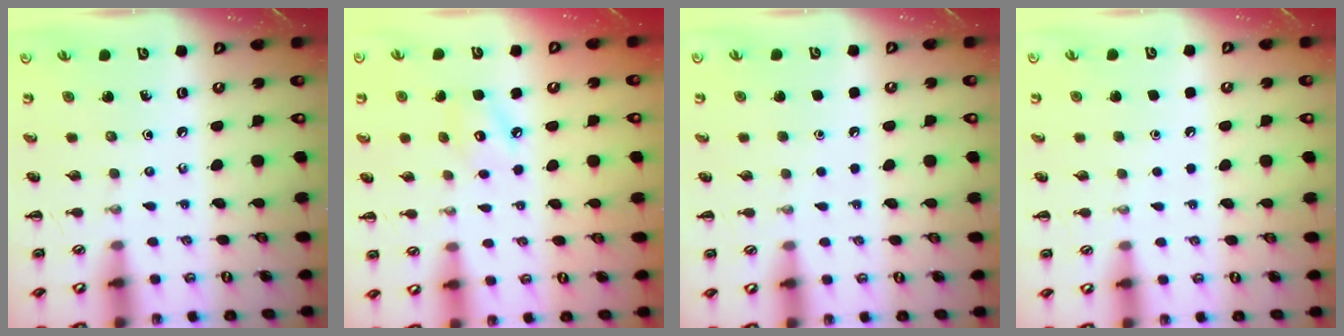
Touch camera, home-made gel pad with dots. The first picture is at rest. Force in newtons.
{"total": 5.1, "press": 5.1, "slide": 0.6}
{"total": 1.6, "press": 1.6, "slide": 0.1}
{"total": 1.6, "press": 1.6, "slide": 0.1}